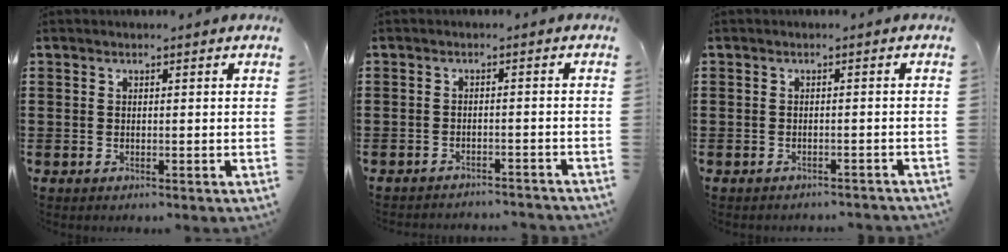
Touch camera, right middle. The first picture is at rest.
{"total": 2.0, "force": [-2.0, 0.0, 0.1], "torque": [-0.006, 0.003, -0.044]}
{"total": 1.1, "force": [-1.0, 0.1, 0.2], "torque": [-0.006, 0.001, -0.021]}